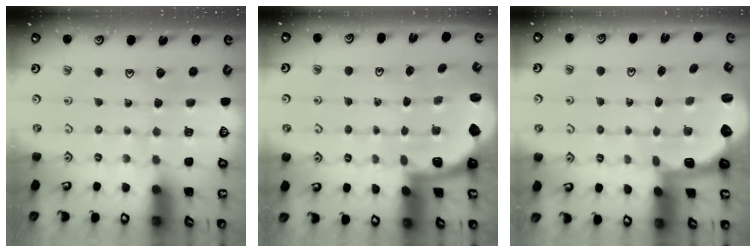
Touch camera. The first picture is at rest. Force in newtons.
{"total": 2.0, "press": 2.0, "slide": 0.5}
{"total": 2.5, "press": 1.9, "slide": 1.7}